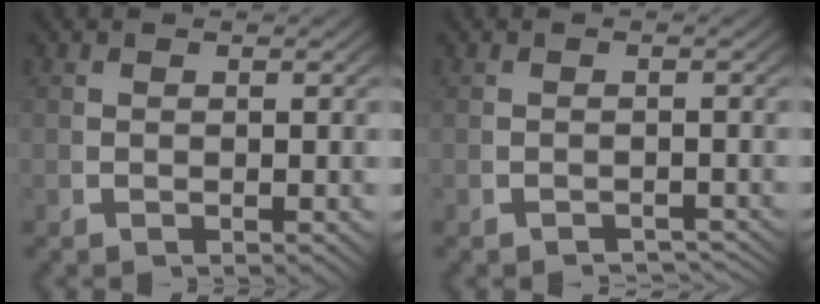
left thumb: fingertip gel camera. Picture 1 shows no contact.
{"total": 3.3, "force": [-3.3, 0.4, 0.5], "torque": [-0.002, -0.006, -0.047]}